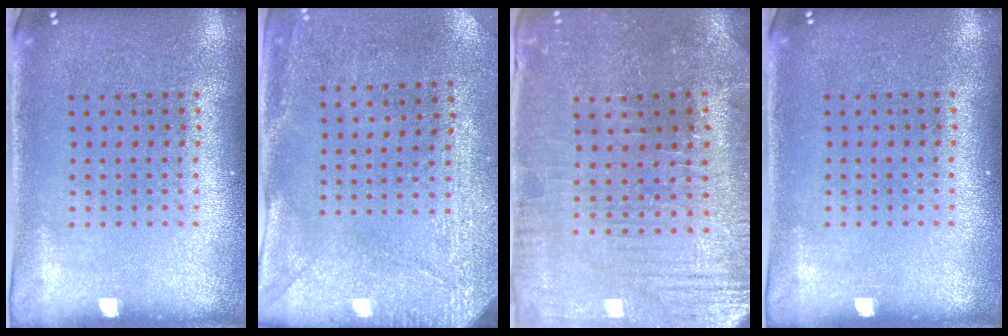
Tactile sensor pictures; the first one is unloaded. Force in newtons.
{"total": 2.9, "press": 2.3, "slide": 1.8}
{"total": 1.3, "press": 1.2, "slide": 0.4}
{"total": 0.0}